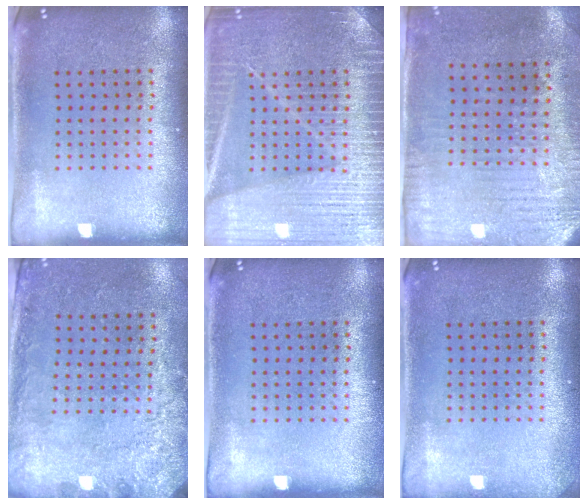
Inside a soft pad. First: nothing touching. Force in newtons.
{"total": 6.8, "press": 6.7, "slide": 1.0}
{"total": 2.9, "press": 2.4, "slide": 1.7}
{"total": 2.7, "press": 2.0, "slide": 1.9}
{"total": 0.0}
{"total": 1.0, "press": 1.0, "slide": 0.1}